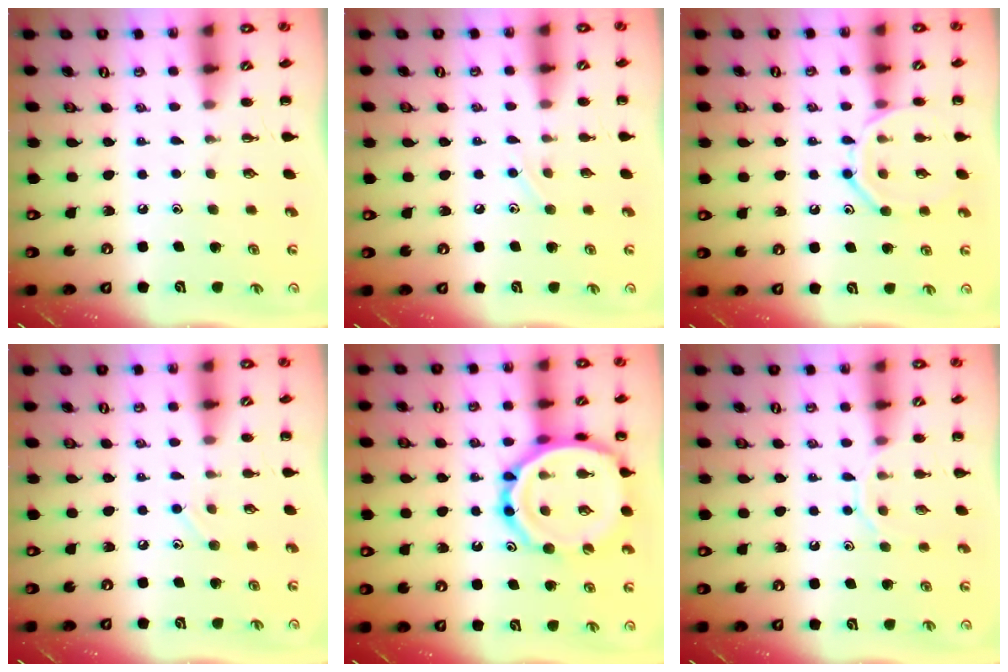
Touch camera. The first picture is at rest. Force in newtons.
{"total": 4.5, "press": 4.3, "slide": 1.1}
{"total": 12.0, "press": 12.0, "slide": 0.7}
{"total": 5.3, "press": 4.9, "slide": 1.9}
{"total": 19.1, "press": 18.9, "slide": 2.8}
{"total": 8.3, "press": 8.2, "slide": 1.3}